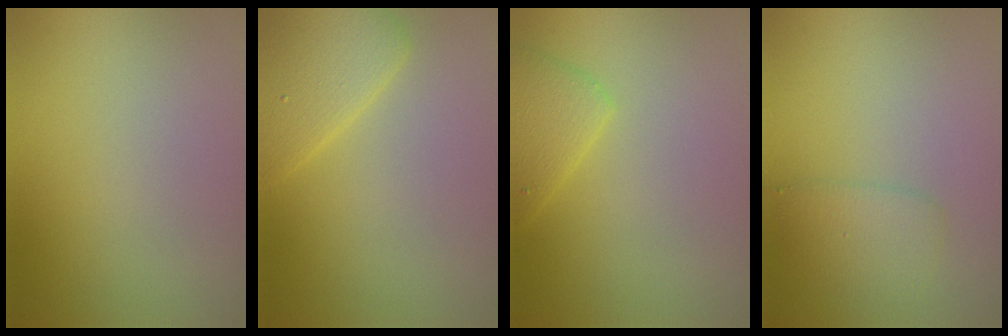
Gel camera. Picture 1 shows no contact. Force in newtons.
{"total": 3.5, "press": 3.5, "slide": 0.2}
{"total": 2.4, "press": 2.4, "slide": 0.2}
{"total": 1.7, "press": 1.7, "slide": 0.1}